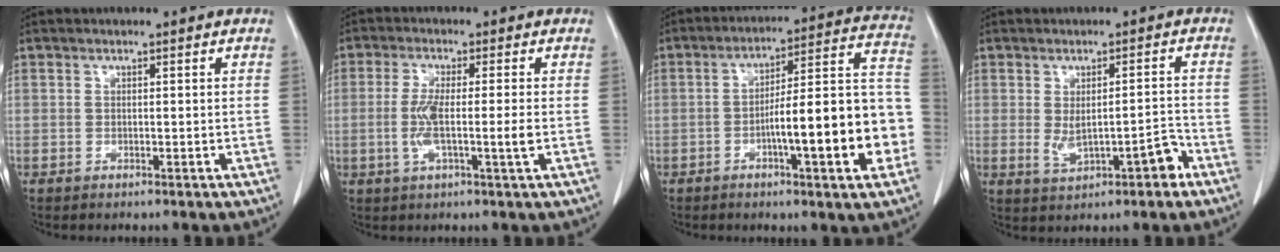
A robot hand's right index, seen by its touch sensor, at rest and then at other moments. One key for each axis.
{"total": 6.0, "fx": -0.9, "fy": 0.1, "fz": 6.0, "tx": -0.118, "ty": -0.008, "tz": -0.019}
{"total": 17.3, "fx": -4.5, "fy": 2.2, "fz": 16.5, "tx": -0.201, "ty": 0.028, "tz": -0.062}
{"total": 5.8, "fx": -1.8, "fy": 1.9, "fz": 5.2, "tx": -0.075, "ty": 0.011, "tz": -0.012}